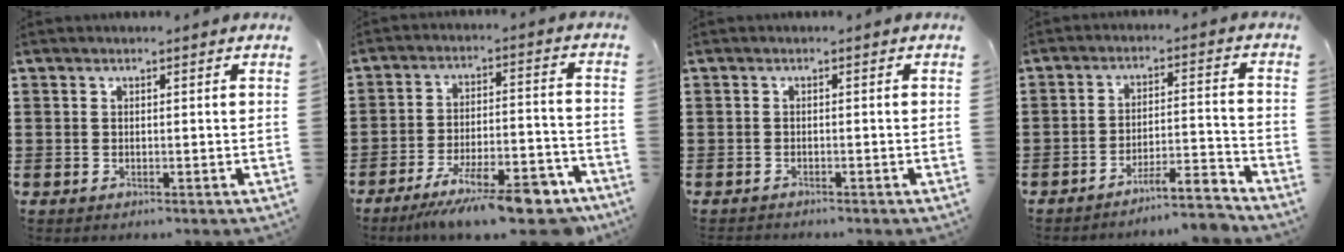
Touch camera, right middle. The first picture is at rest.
{"total": 11.9, "force": [-9.5, 2.2, 6.8], "torque": [-0.097, 0.030, -0.170]}
{"total": 0.6, "force": [-0.6, 0.1, 0.0], "torque": [-0.001, 0.000, -0.014]}
{"total": 5.5, "force": [-5.2, 0.1, 1.8], "torque": [-0.037, -0.006, -0.106]}